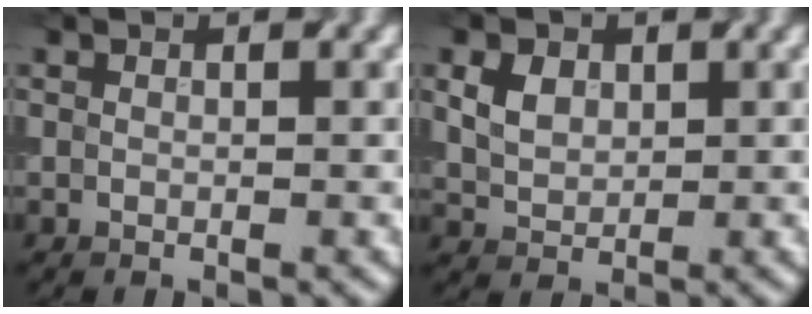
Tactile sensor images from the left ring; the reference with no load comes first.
{"total": 2.7, "force": [1.0, 1.9, 1.6], "torque": [-0.038, 0.003, 0.020]}